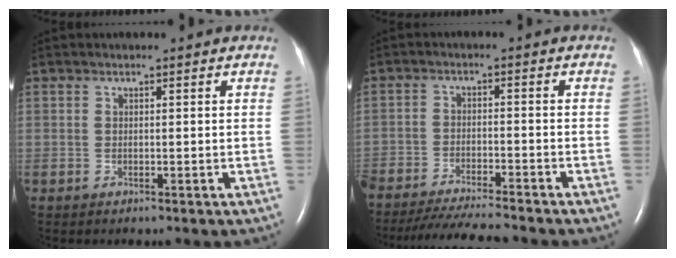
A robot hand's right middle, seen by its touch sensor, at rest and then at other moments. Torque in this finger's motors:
{"motor_torque": [0.91, -0.92, 0.16, 0.06]}